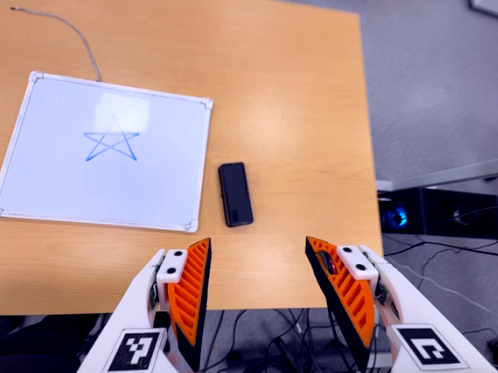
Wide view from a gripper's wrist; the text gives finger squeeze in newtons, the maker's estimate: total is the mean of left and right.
{"total": 0.0}